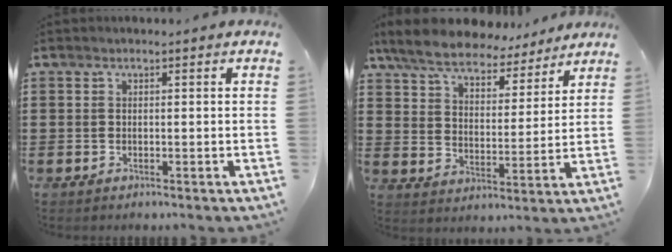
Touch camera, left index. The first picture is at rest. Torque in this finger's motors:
{"motor_torque": [2.14, 0.00, 0.29, 0.00]}